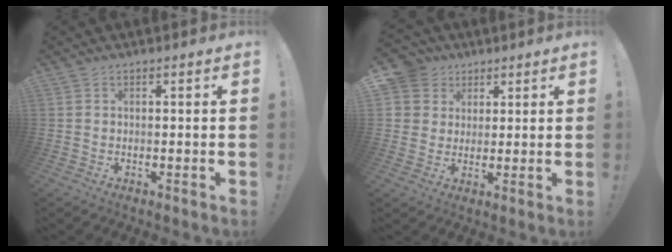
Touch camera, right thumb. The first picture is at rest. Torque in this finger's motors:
{"motor_torque": [0.37, 0.35, -0.21, 0.22, -0.03]}